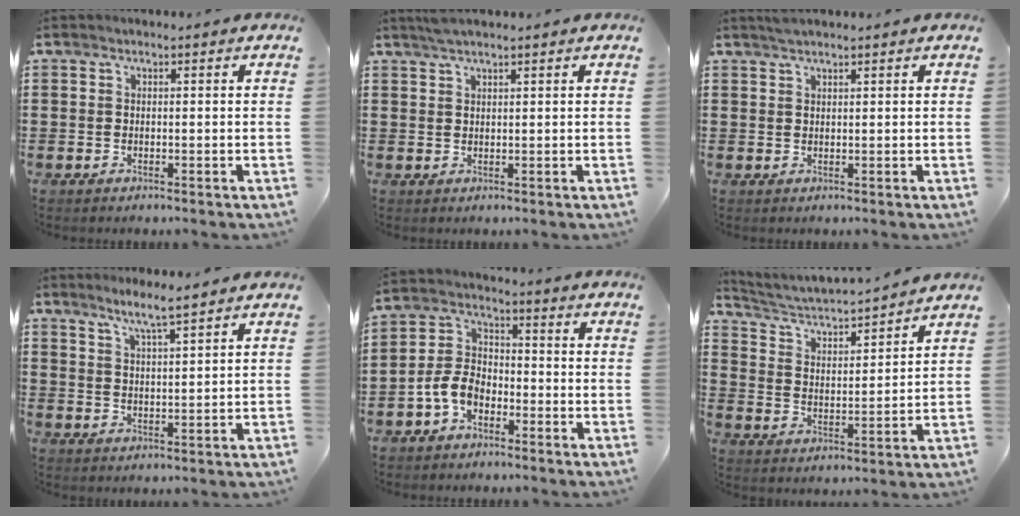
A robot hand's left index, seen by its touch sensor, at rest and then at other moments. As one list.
[{"total": 1.9, "force": [1.7, 0.1, 1.0], "torque": [-0.021, 0.000, 0.031]}, {"total": 1.5, "force": [1.4, 0.1, 0.5], "torque": [-0.012, 0.000, 0.026]}, {"total": 4.4, "force": [3.8, -0.5, 2.1], "torque": [-0.052, -0.010, 0.067]}, {"total": 5.7, "force": [-3.1, 3.4, 3.3], "torque": [-0.088, 0.007, -0.067]}, {"total": 3.7, "force": [3.5, 0.3, 1.2], "torque": [-0.043, -0.031, 0.050]}]